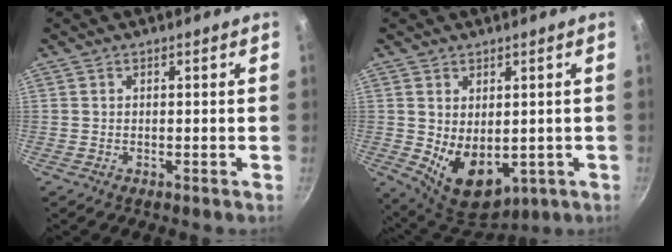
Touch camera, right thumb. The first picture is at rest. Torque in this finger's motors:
{"motor_torque": [-0.70, 0.77, 0.85, 0.57, 0.15]}